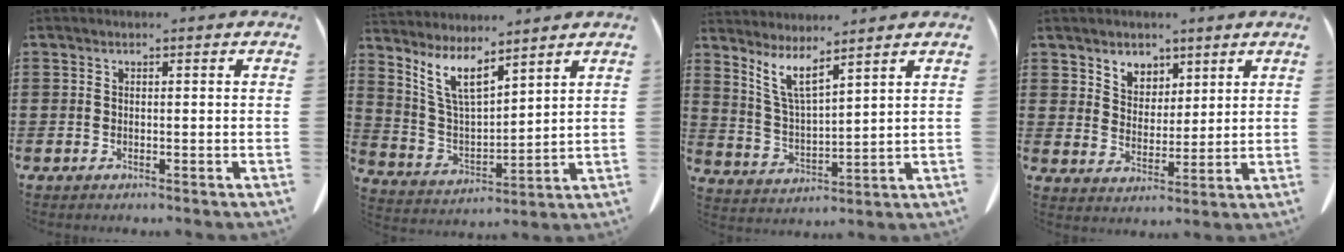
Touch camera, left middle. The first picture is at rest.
{"total": 7.7, "force": [5.7, 2.1, 4.6], "torque": [-0.110, -0.025, 0.105]}
{"total": 5.8, "force": [4.5, 0.5, 3.7], "torque": [-0.086, -0.027, 0.079]}
{"total": 4.7, "force": [3.8, 2.7, 0.3], "torque": [-0.024, -0.005, 0.073]}